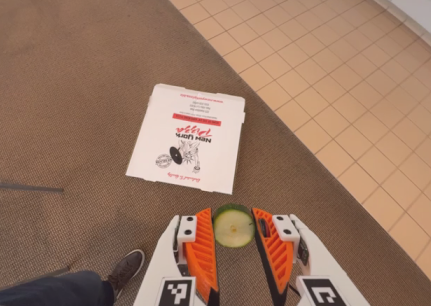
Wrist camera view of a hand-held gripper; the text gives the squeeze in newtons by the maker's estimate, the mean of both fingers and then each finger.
{"total": 8.7, "left": 8.6, "right": 8.8}